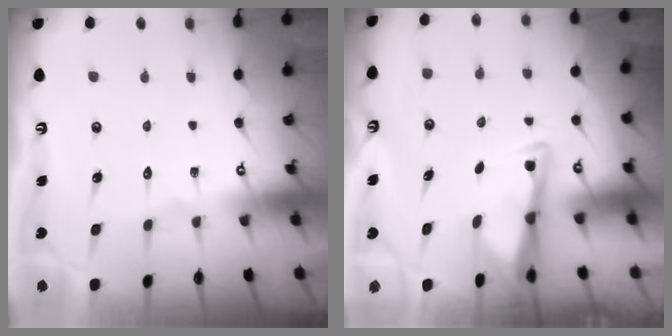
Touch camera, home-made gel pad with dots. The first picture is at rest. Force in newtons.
{"total": 3.1, "press": 3.1, "slide": 0.3}